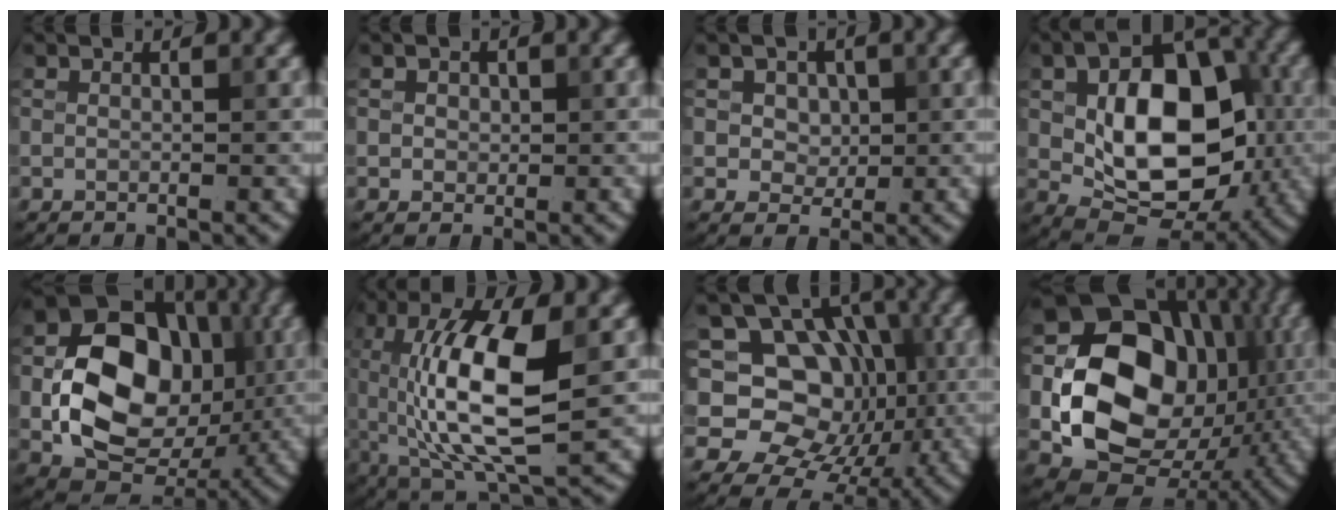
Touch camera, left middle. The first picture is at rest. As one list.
[{"total": 1.1, "force": [0.3, 1.0, 0.4], "torque": [-0.003, 0.000, 0.005]}, {"total": 3.7, "force": [1.4, 2.9, 1.8], "torque": [-0.038, -0.001, 0.023]}, {"total": 12.1, "force": [-0.1, 7.8, 9.3], "torque": [-0.137, 0.002, 0.000]}, {"total": 13.5, "force": [-0.4, 9.8, 9.2], "torque": [-0.134, 0.001, -0.011]}, {"total": 10.9, "force": [-0.3, 4.1, 10.1], "torque": [-0.186, 0.007, -0.009]}, {"total": 10.5, "force": [0.0, 8.5, 6.2], "torque": [-0.073, 0.007, -0.022]}, {"total": 14.3, "force": [-0.3, 11.4, 8.7], "torque": [-0.121, -0.014, -0.013]}]